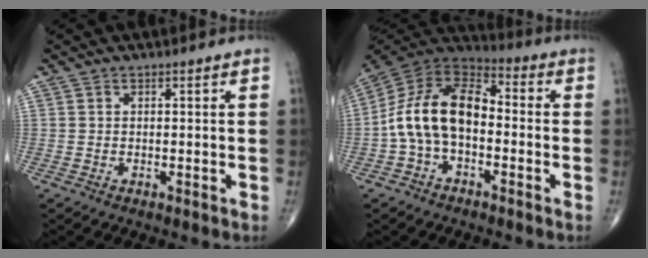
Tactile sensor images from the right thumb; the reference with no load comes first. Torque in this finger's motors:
{"motor_torque": [2.41, 2.43, 1.11, -0.82, 0.52]}